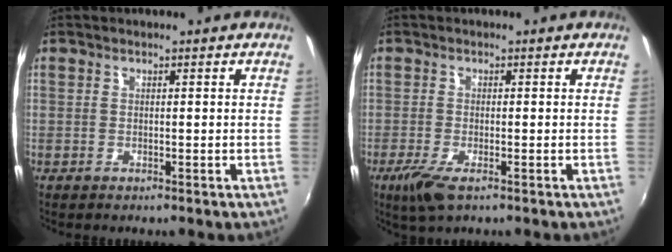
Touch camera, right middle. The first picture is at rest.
{"total": 5.0, "force": [-2.9, 1.3, 3.9], "torque": [-0.089, -0.018, -0.055]}